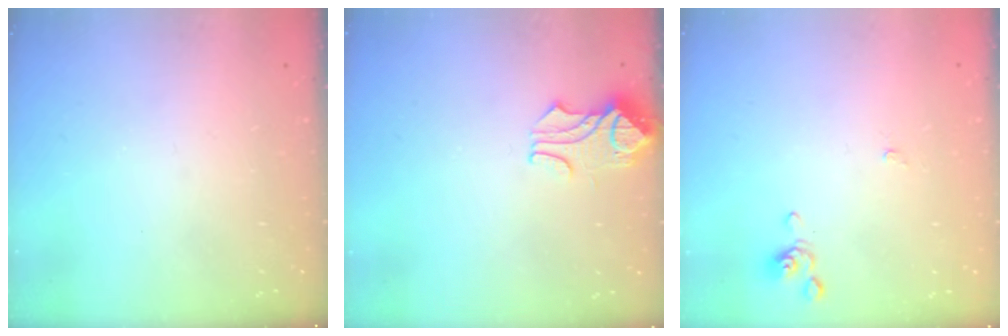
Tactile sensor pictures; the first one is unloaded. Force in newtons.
{"total": 1.0, "press": 0.2, "slide": 1.0}
{"total": 0.0}